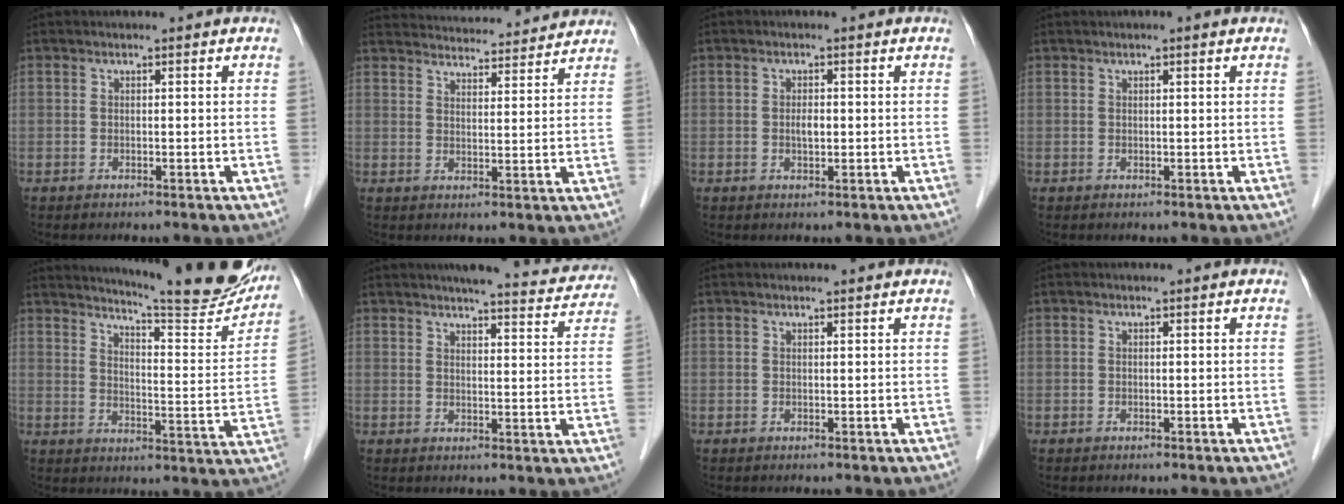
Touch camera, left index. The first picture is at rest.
{"total": 16.7, "force": [16.1, 2.3, 3.8], "torque": [-0.056, 0.028, 0.216]}
{"total": 1.5, "force": [-0.2, 0.6, 1.3], "torque": [-0.023, -0.002, -0.001]}
{"total": 0.9, "force": [0.6, 0.1, 0.7], "torque": [-0.013, 0.009, 0.011]}
{"total": 21.5, "force": [19.6, 1.4, 8.9], "torque": [-0.124, -0.073, 0.243]}
{"total": 14.0, "force": [13.0, 2.2, 4.8], "torque": [-0.044, -0.018, 0.137]}
{"total": 1.0, "force": [0.9, 0.0, 0.3], "torque": [-0.005, 0.007, 0.016]}
{"total": 0.0}